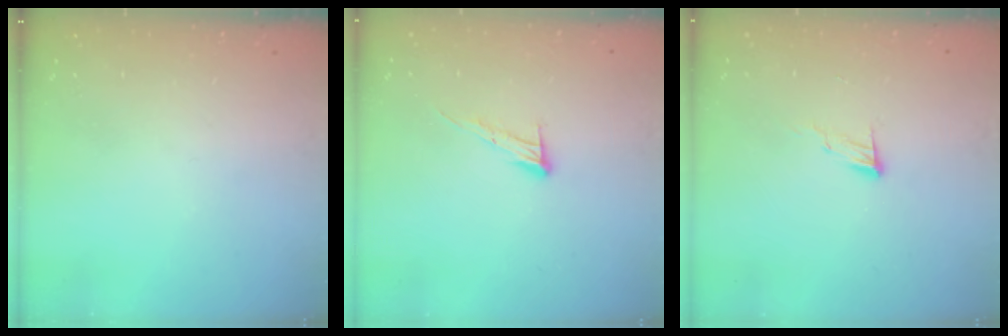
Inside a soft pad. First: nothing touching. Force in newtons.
{"total": 8.4, "press": 8.4, "slide": 0.4}
{"total": 6.2, "press": 6.2, "slide": 0.6}